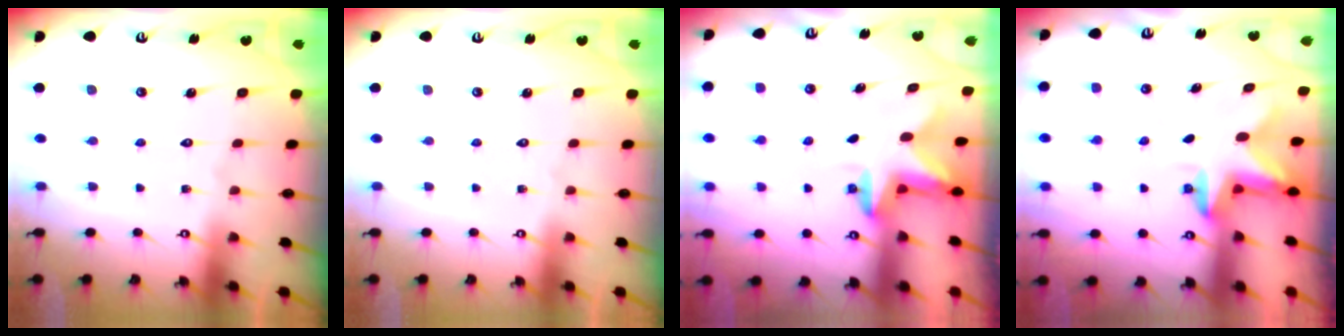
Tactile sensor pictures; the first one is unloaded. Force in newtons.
{"total": 0.0}
{"total": 2.7, "press": 2.6, "slide": 0.5}
{"total": 2.8, "press": 2.8, "slide": 0.5}